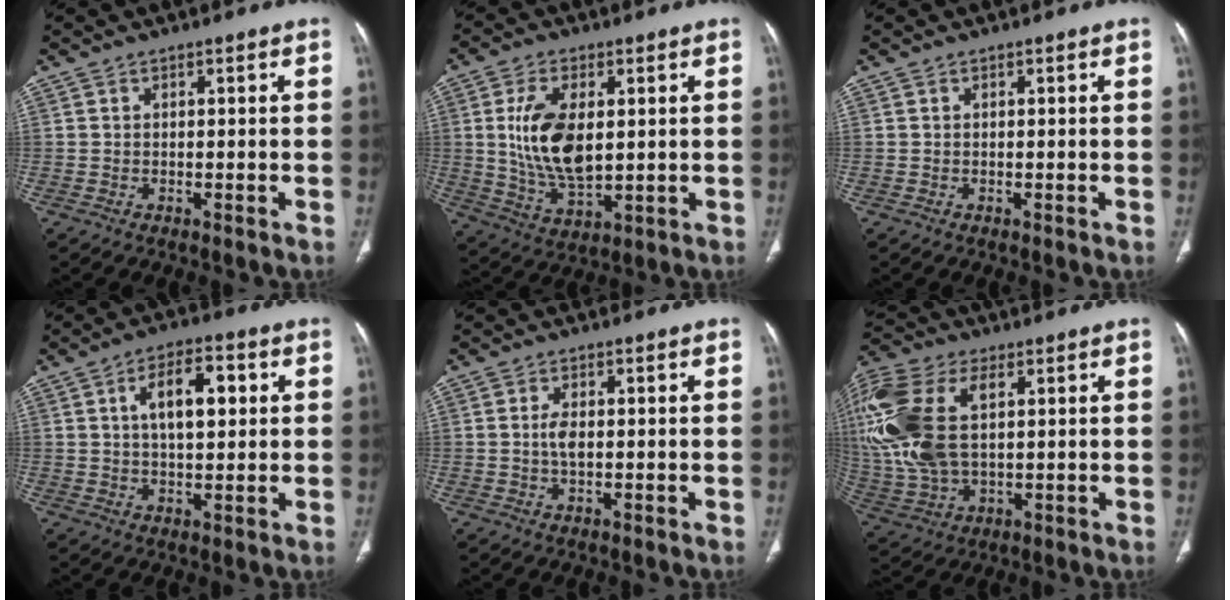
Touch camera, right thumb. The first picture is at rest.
{"total": 13.1, "force": [1.7, 6.9, 10.9], "torque": [-0.205, -0.016, 0.041]}
{"total": 0.0}
{"total": 9.5, "force": [2.3, 4.6, 8.0], "torque": [-0.115, 0.008, 0.033]}
{"total": 2.8, "force": [0.0, 1.3, 2.5], "torque": [-0.052, 0.003, -0.001]}
{"total": 22.6, "force": [5.0, 12.7, 18.0], "torque": [-0.448, 0.004, 0.094]}